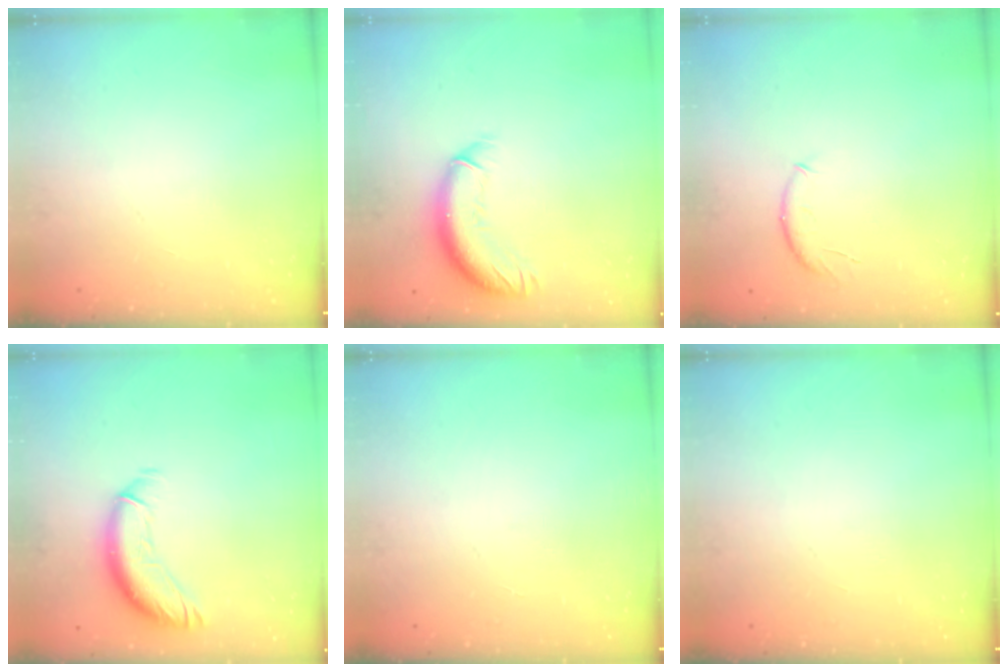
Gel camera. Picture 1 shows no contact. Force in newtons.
{"total": 11.7, "press": 11.5, "slide": 2.1}
{"total": 6.1, "press": 6.0, "slide": 1.0}
{"total": 12.6, "press": 12.4, "slide": 1.8}
{"total": 0.0}
{"total": 0.0}